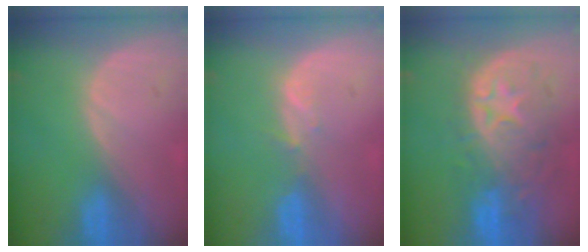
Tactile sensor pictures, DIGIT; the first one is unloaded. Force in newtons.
{"total": 1.7, "press": 1.5, "slide": 0.8}
{"total": 11.1, "press": 9.7, "slide": 5.2}